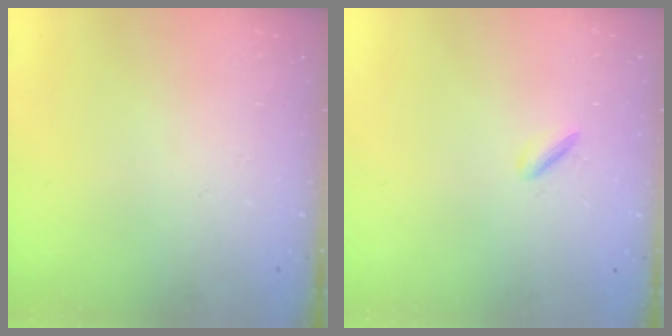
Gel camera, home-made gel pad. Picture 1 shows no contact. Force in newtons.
{"total": 2.1, "press": 2.0, "slide": 0.7}